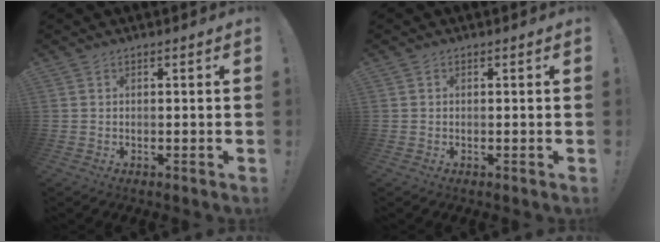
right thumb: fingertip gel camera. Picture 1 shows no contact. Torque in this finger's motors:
{"motor_torque": [-0.61, -0.19, 0.19, -0.03, -0.02]}